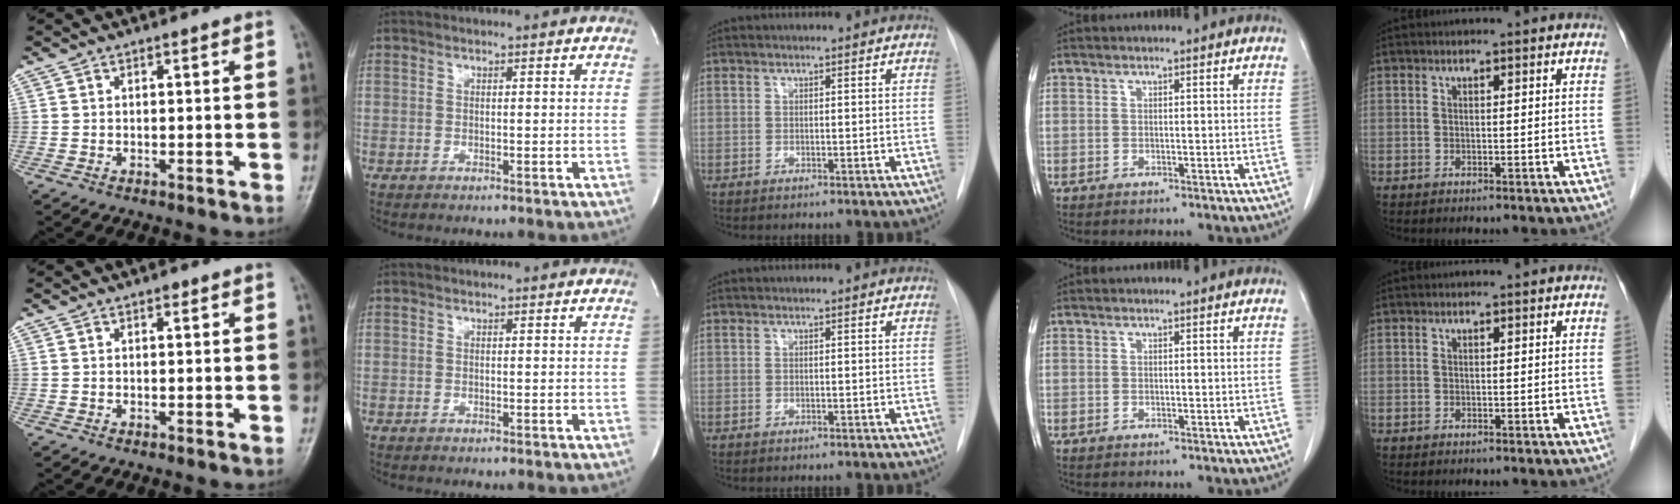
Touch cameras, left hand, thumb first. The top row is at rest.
{"thumb": {"total": 0.9, "force": [0.4, 0.5, 0.6], "torque": [-0.005, 0.001, 0.004]}}